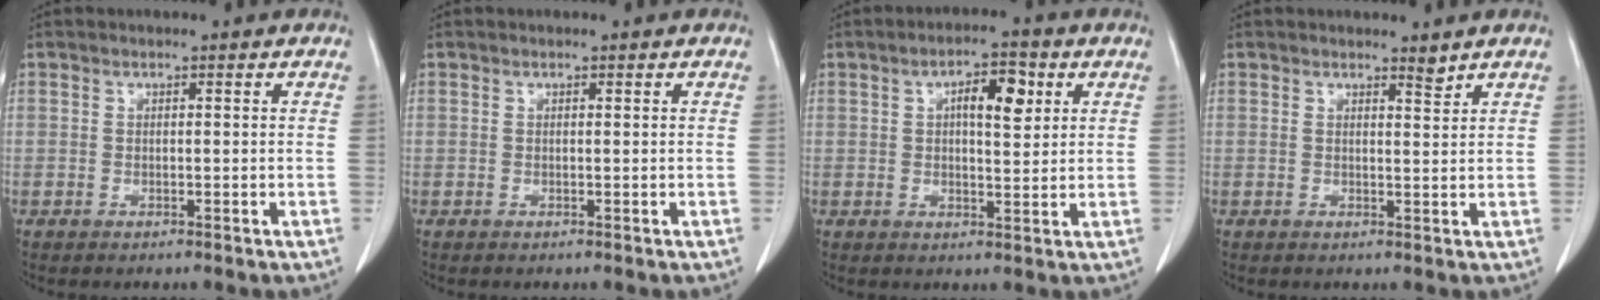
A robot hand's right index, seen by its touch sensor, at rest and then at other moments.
{"total": 0.0}
{"total": 6.2, "force": [2.1, 2.2, 5.4], "torque": [-0.086, 0.010, 0.033]}
{"total": 1.4, "force": [1.4, 0.1, 0.3], "torque": [-0.010, -0.007, 0.025]}